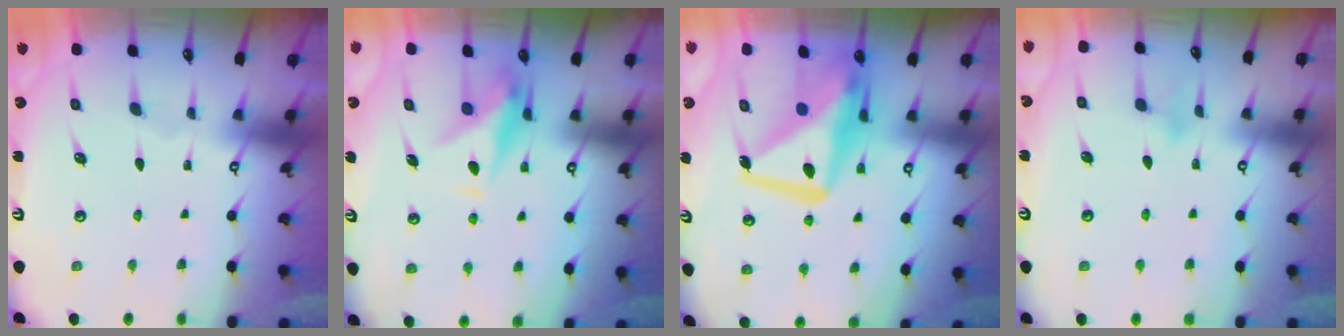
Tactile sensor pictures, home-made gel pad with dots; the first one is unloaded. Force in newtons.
{"total": 9.5, "press": 9.5, "slide": 0.3}
{"total": 14.9, "press": 14.8, "slide": 1.3}
{"total": 6.9, "press": 6.9, "slide": 0.7}